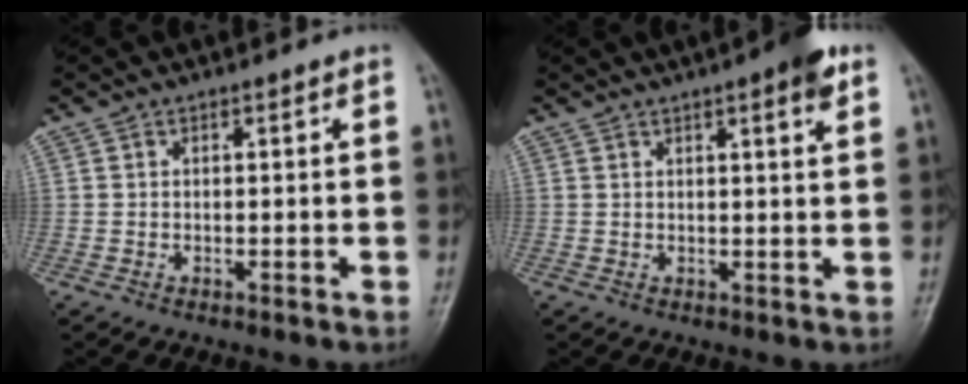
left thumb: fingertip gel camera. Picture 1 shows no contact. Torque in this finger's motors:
{"motor_torque": [1.31, 0.40, 0.59, -0.70, 0.22]}